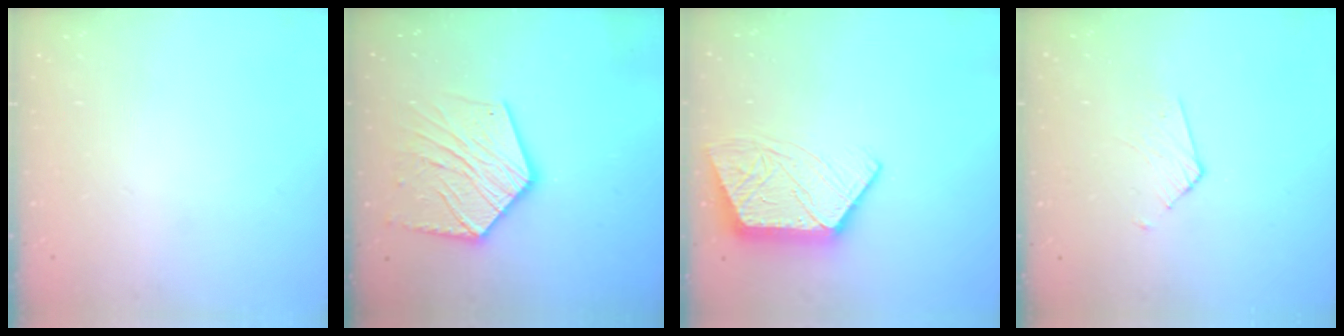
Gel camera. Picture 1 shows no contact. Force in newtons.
{"total": 16.7, "press": 16.7, "slide": 1.3}
{"total": 13.3, "press": 13.3, "slide": 0.8}
{"total": 3.2, "press": 3.1, "slide": 0.3}